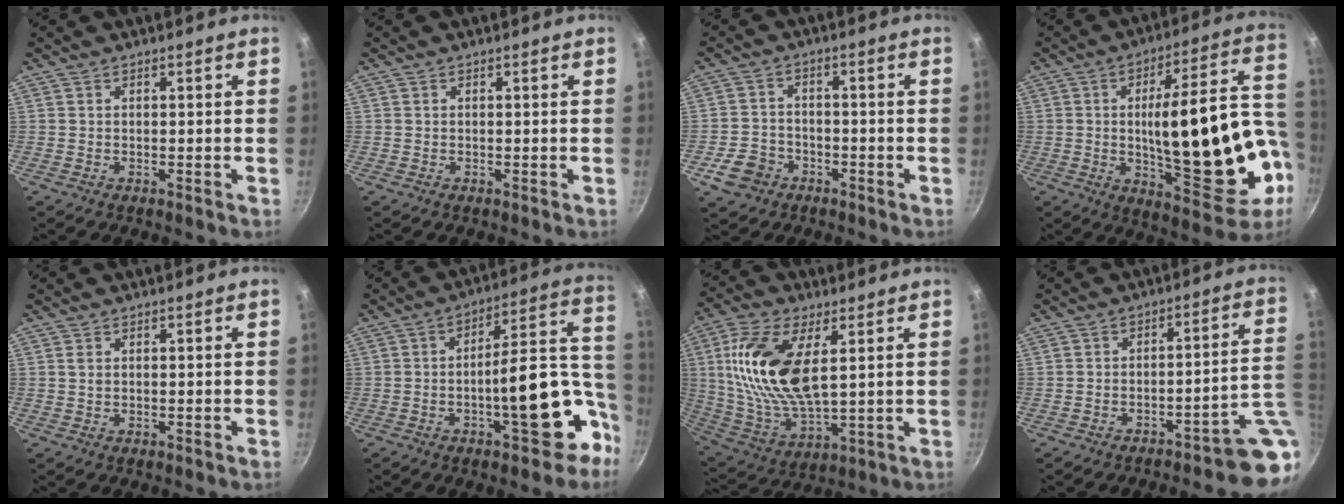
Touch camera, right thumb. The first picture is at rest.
{"total": 0.0}
{"total": 6.6, "force": [-3.3, 5.1, 2.5], "torque": [-0.038, 0.031, -0.060]}
{"total": 27.2, "force": [-2.6, 10.2, 25.1], "torque": [-0.335, 0.018, -0.011]}
{"total": 0.8, "force": [0.2, 0.5, 0.5], "torque": [-0.010, 0.002, 0.003]}
{"total": 19.3, "force": [-6.4, 7.9, 16.4], "torque": [-0.170, 0.063, -0.084]}
{"total": 18.4, "force": [4.4, 8.9, 15.5], "torque": [-0.305, -0.016, 0.089]}
{"total": 8.8, "force": [-5.0, 1.3, 7.1], "torque": [-0.061, 0.048, -0.068]}